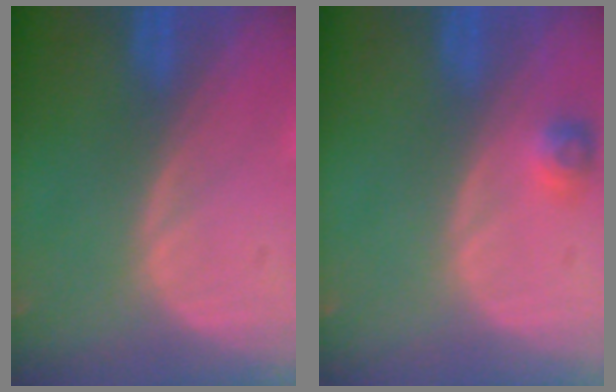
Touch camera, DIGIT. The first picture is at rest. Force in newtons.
{"total": 2.4, "press": 2.2, "slide": 0.9}